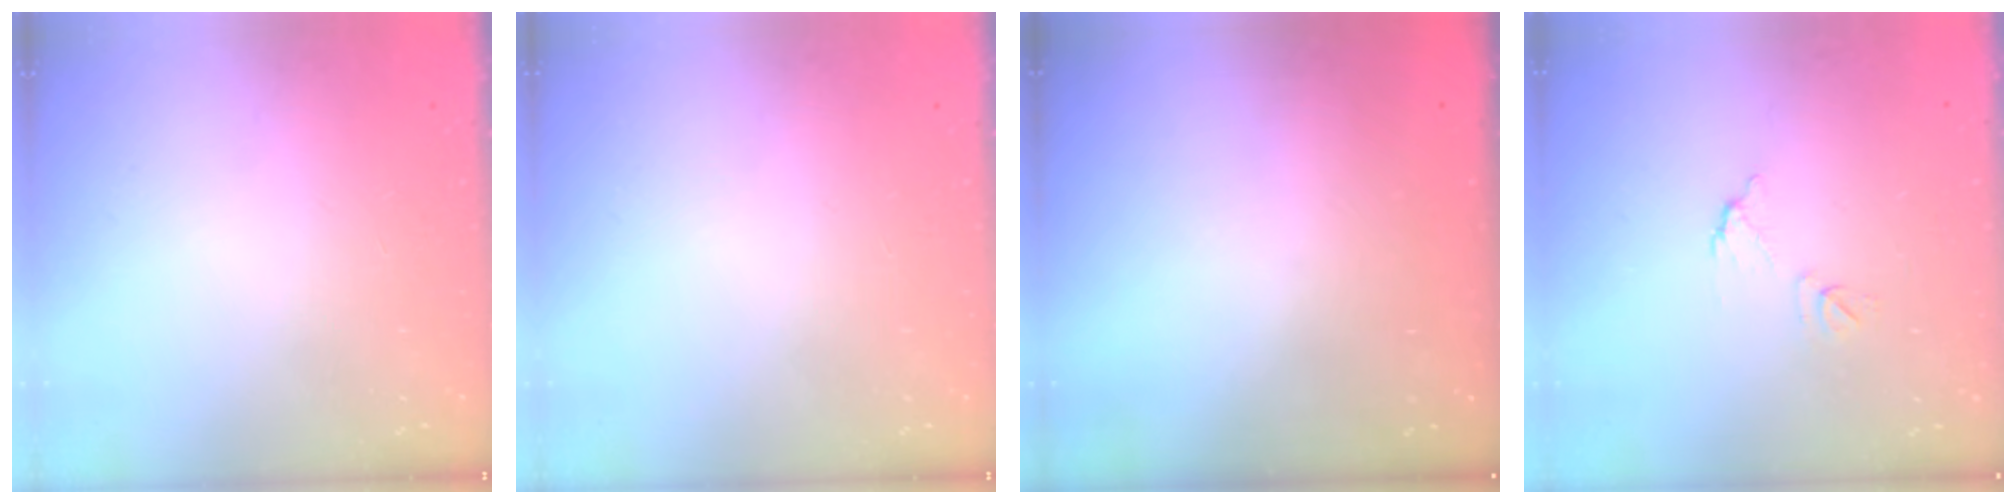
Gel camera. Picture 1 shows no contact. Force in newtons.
{"total": 0.0}
{"total": 2.9, "press": 2.9, "slide": 0.3}
{"total": 5.9, "press": 5.9, "slide": 0.3}